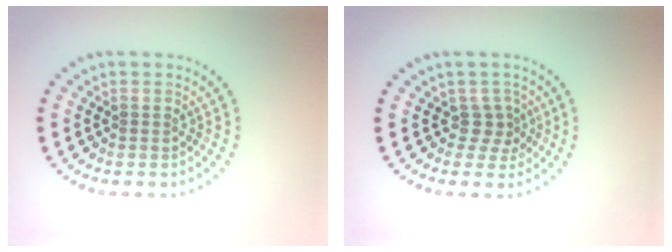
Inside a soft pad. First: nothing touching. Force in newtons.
{"total": 1.9, "press": 1.2, "slide": 1.5}